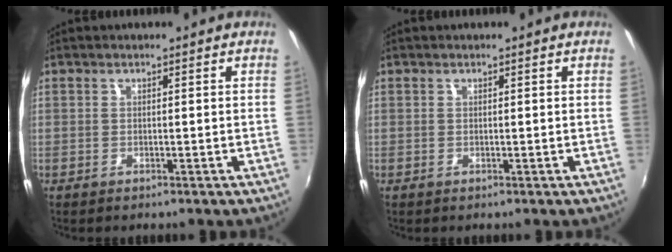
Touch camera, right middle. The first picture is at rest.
{"total": 0.0}